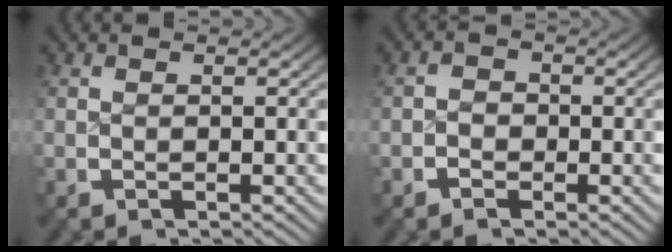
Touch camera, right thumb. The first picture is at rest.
{"total": 1.2, "force": [-0.6, 1.0, 0.5], "torque": [-0.004, -0.001, -0.014]}